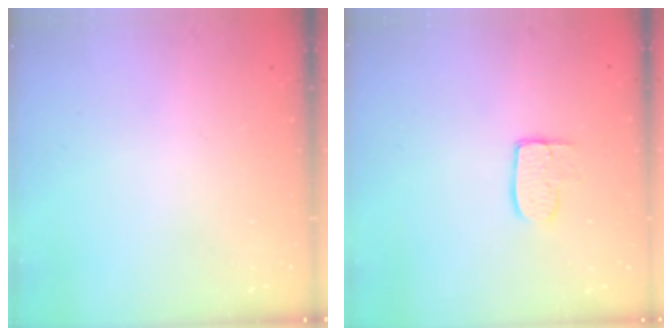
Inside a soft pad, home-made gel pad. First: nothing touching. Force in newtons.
{"total": 6.2, "press": 6.2, "slide": 0.4}